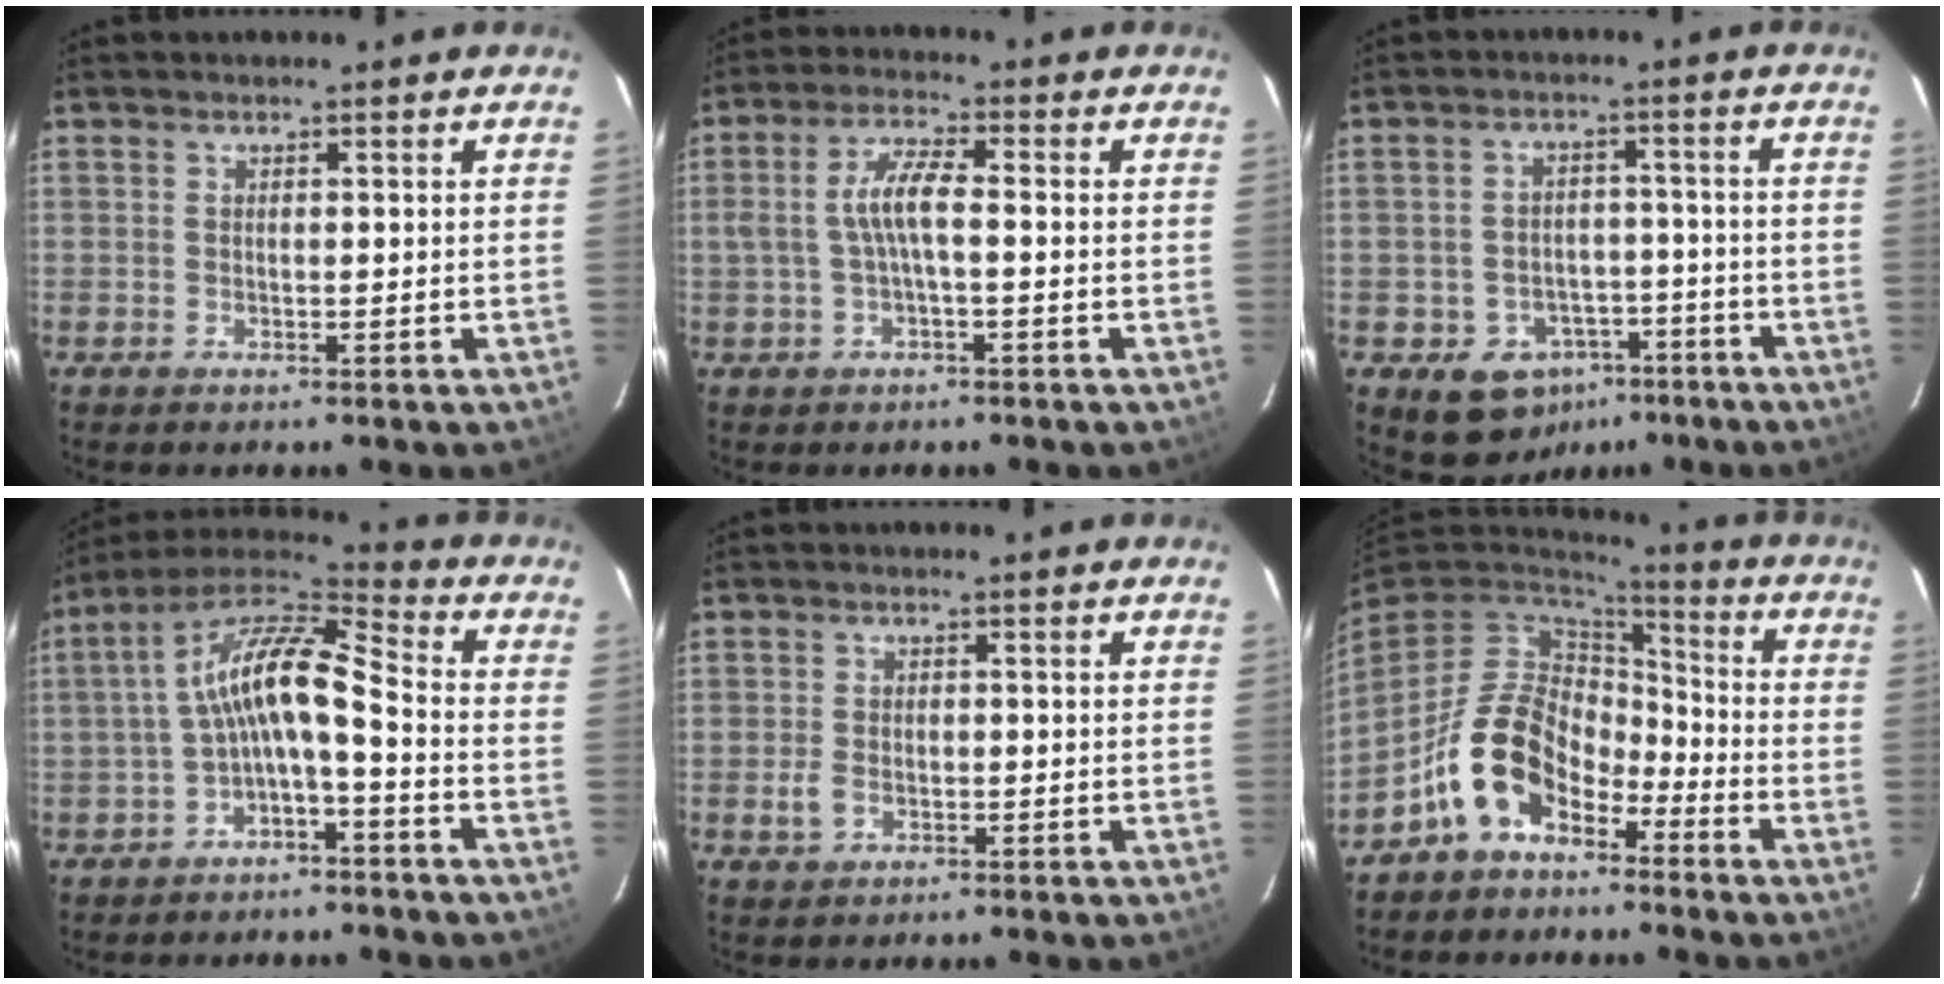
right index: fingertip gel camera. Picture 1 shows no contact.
{"total": 5.6, "force": [-0.6, 1.4, 5.4], "torque": [-0.110, 0.010, -0.008]}
{"total": 9.3, "force": [-5.3, 7.1, 2.8], "torque": [-0.058, 0.022, -0.052]}
{"total": 10.9, "force": [-2.2, 3.1, 10.2], "torque": [-0.208, 0.024, -0.049]}
{"total": 2.5, "force": [-0.9, 1.9, 1.4], "torque": [-0.032, -0.002, -0.015]}
{"total": 12.4, "force": [-7.0, 7.8, 6.7], "torque": [-0.142, 0.019, -0.125]}